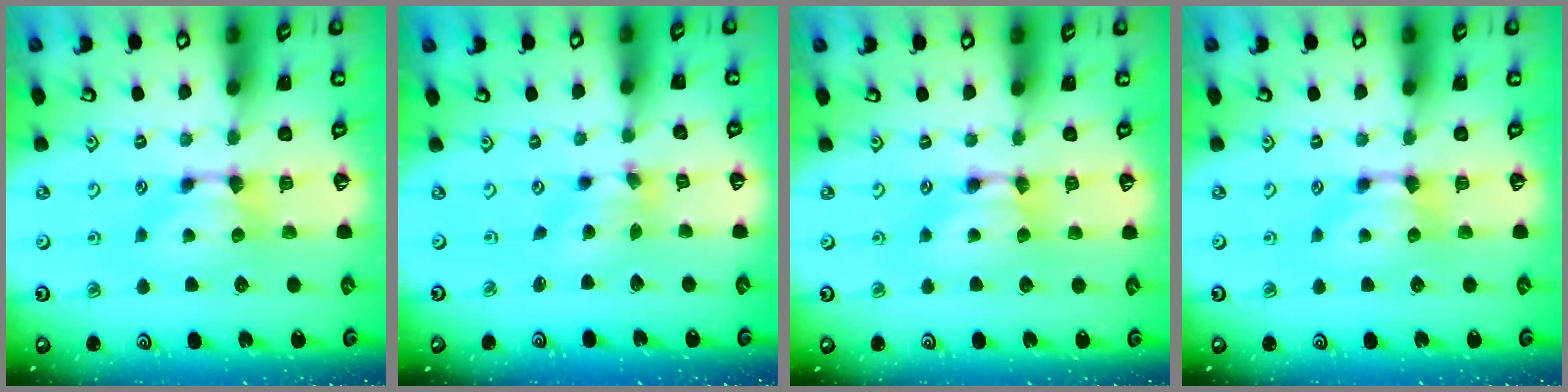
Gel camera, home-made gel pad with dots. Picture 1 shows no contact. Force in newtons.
{"total": 2.5, "press": 2.1, "slide": 1.3}
{"total": 1.6, "press": 1.6, "slide": 0.1}
{"total": 0.0}